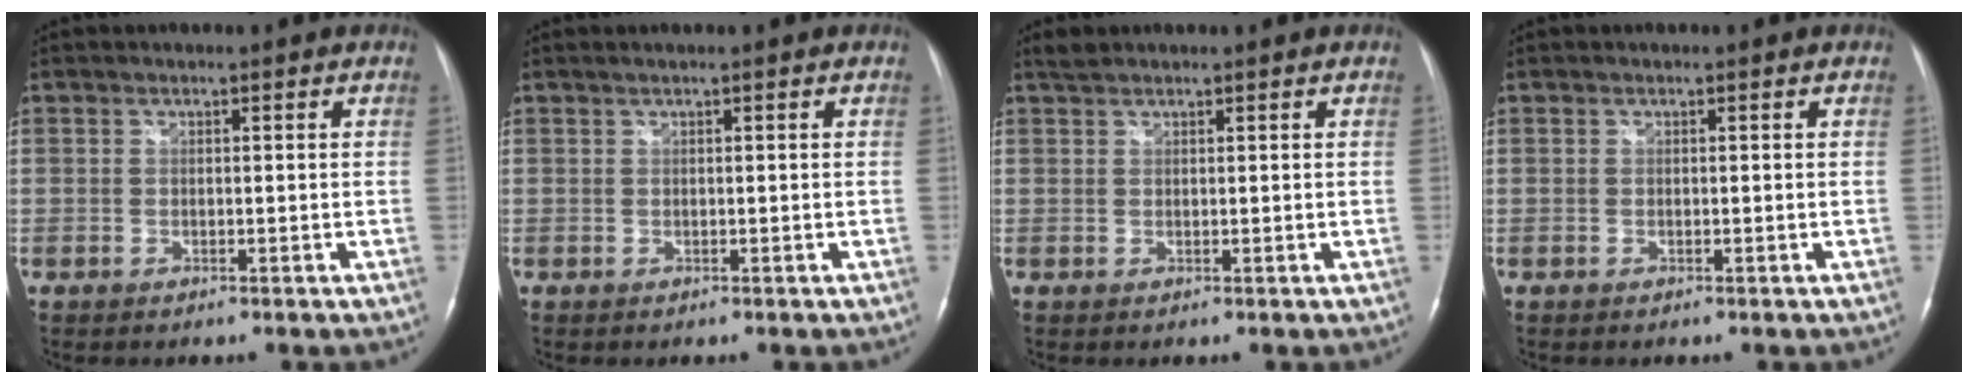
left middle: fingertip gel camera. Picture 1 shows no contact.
{"total": 0.8, "force": [0.5, -0.1, 0.5], "torque": [-0.016, 0.011, 0.013]}
{"total": 1.4, "force": [1.3, 0.3, 0.4], "torque": [-0.013, 0.010, 0.027]}
{"total": 0.0}